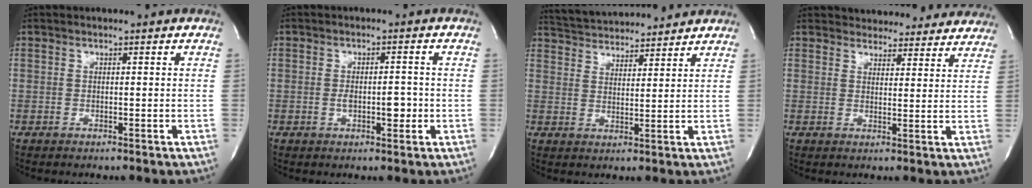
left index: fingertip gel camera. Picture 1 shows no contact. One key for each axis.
{"total": 3.7, "fx": -0.8, "fy": 1.5, "fz": 3.3, "tx": -0.054, "ty": 0.001, "tz": -0.007}
{"total": 12.2, "fx": 11.7, "fy": 1.9, "fz": 3.1, "tx": -0.058, "ty": 0.025, "tz": 0.180}
{"total": 14.4, "fx": 13.4, "fy": 4.7, "fz": 2.5, "tx": -0.008, "ty": 0.004, "tz": 0.151}